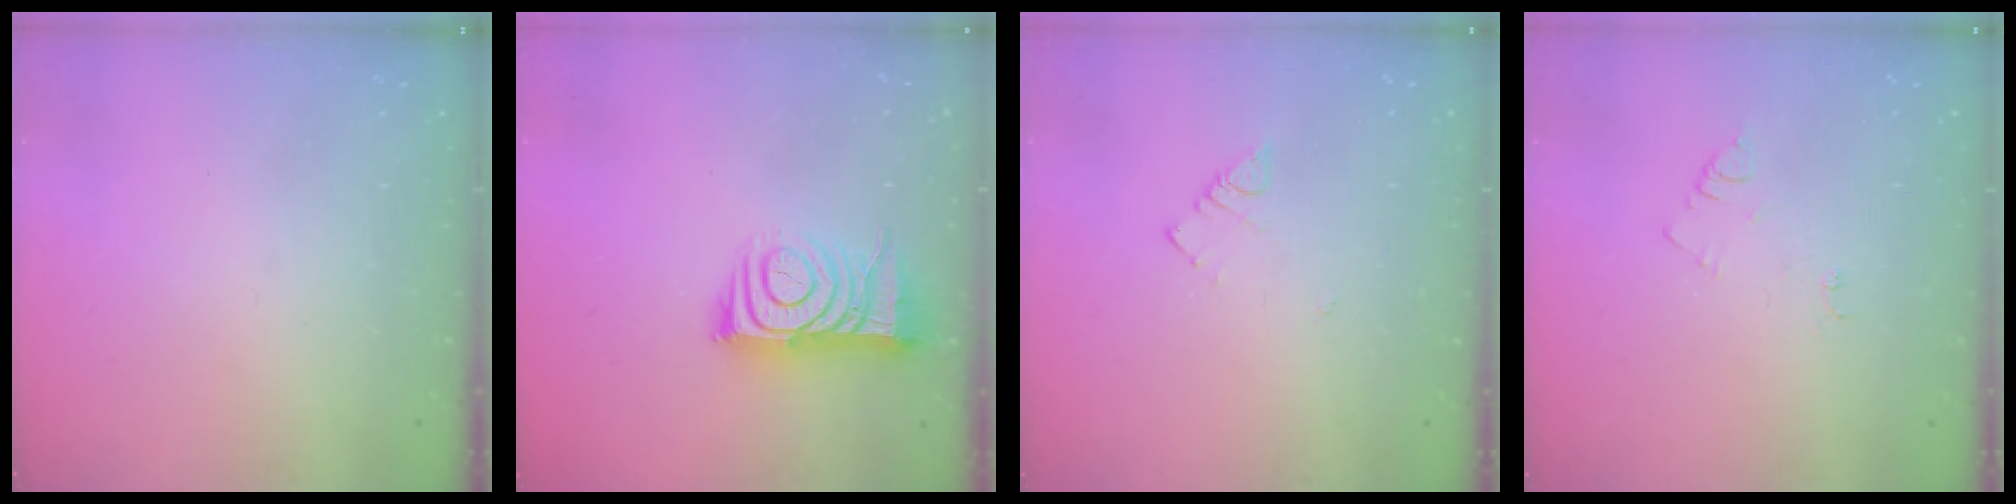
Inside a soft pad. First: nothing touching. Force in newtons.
{"total": 10.9, "press": 10.8, "slide": 1.1}
{"total": 3.0, "press": 2.9, "slide": 0.4}
{"total": 3.7, "press": 3.7, "slide": 0.4}